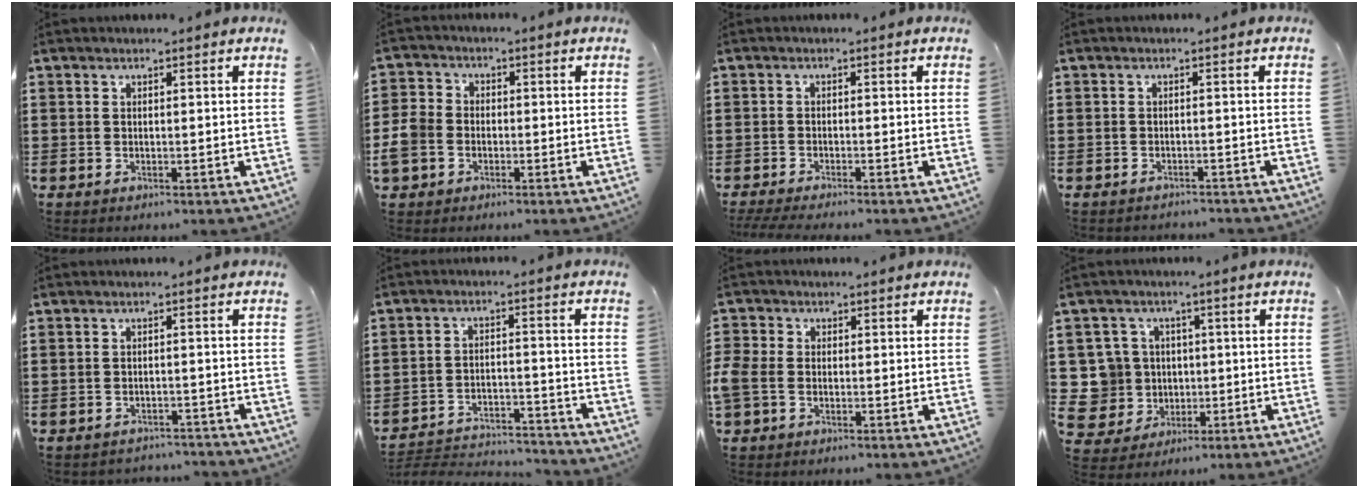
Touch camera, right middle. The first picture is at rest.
{"total": 4.7, "force": [-1.6, 4.0, 2.0], "torque": [-0.073, 0.000, -0.039]}
{"total": 1.7, "force": [-1.6, 0.0, 0.7], "torque": [-0.020, -0.005, -0.033]}
{"total": 1.2, "force": [-1.1, 0.1, -0.1], "torque": [-0.003, 0.000, -0.025]}
{"total": 1.9, "force": [-1.9, 0.2, 0.0], "torque": [-0.007, -0.001, -0.040]}
{"total": 4.2, "force": [-4.1, 0.8, 0.6], "torque": [-0.023, 0.002, -0.089]}
{"total": 3.1, "force": [-0.8, 2.1, 2.1], "torque": [-0.069, -0.006, -0.024]}
{"total": 8.3, "force": [0.4, 8.0, 2.1], "torque": [-0.104, 0.007, 0.013]}